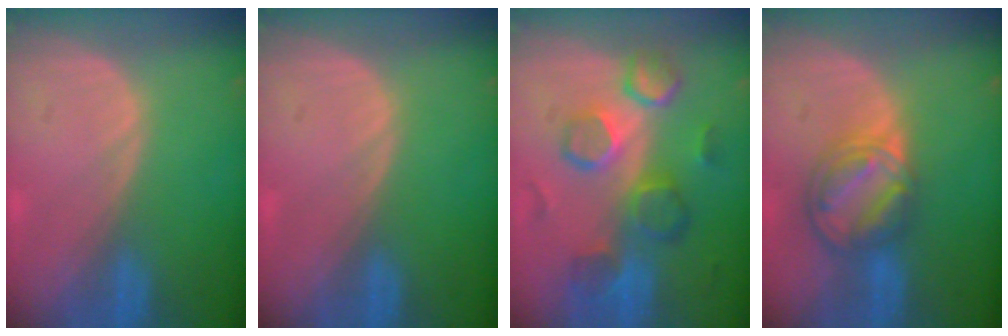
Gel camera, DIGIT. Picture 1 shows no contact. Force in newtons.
{"total": 0.0}
{"total": 10.2, "press": 9.1, "slide": 4.6}
{"total": 8.2, "press": 6.9, "slide": 4.4}